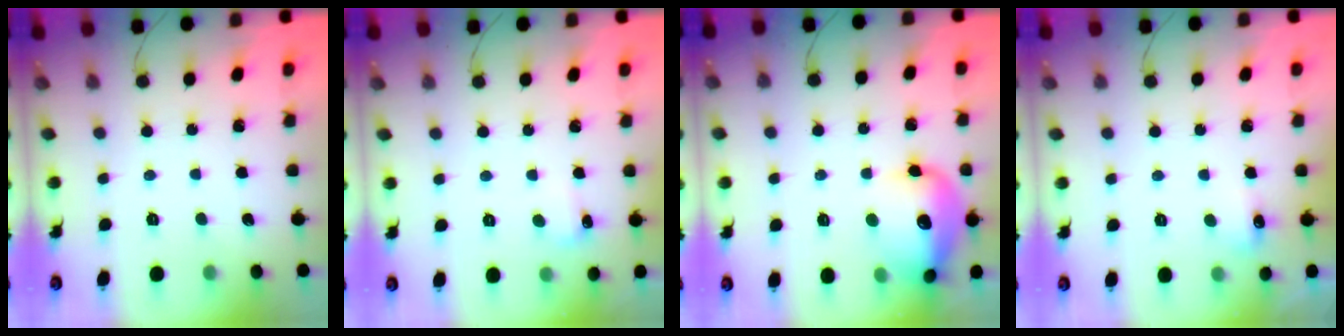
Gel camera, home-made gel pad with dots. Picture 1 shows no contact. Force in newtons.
{"total": 5.2, "press": 5.0, "slide": 1.4}
{"total": 17.1, "press": 17.1, "slide": 1.3}
{"total": 12.5, "press": 5.7, "slide": 11.2}